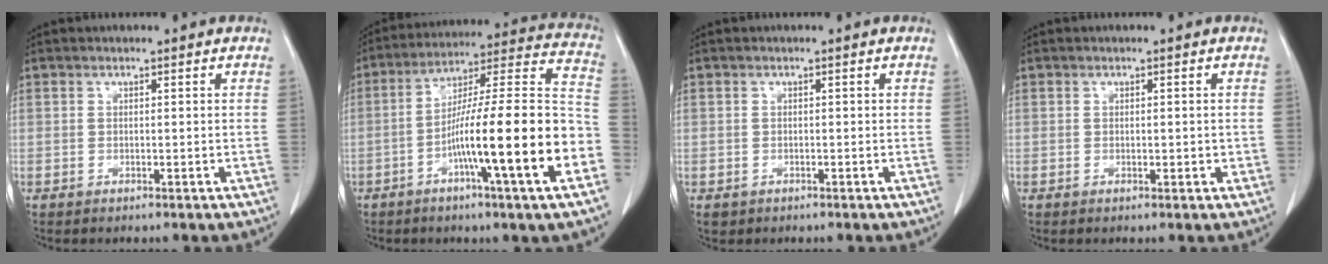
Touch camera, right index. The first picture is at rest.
{"total": 20.9, "force": [-6.8, 0.2, 19.8], "torque": [-0.269, 0.010, -0.112]}
{"total": 1.2, "force": [-0.3, 1.2, 0.0], "torque": [0.002, 0.005, -0.002]}
{"total": 1.3, "force": [0.0, 0.7, 1.1], "torque": [-0.016, 0.000, 0.003]}